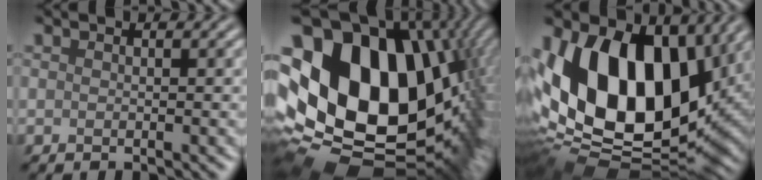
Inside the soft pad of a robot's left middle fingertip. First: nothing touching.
{"total": 21.3, "force": [3.7, 14.5, 15.1], "torque": [-0.271, -0.011, 0.101]}
{"total": 18.1, "force": [3.1, 11.2, 13.9], "torque": [-0.247, -0.003, 0.037]}